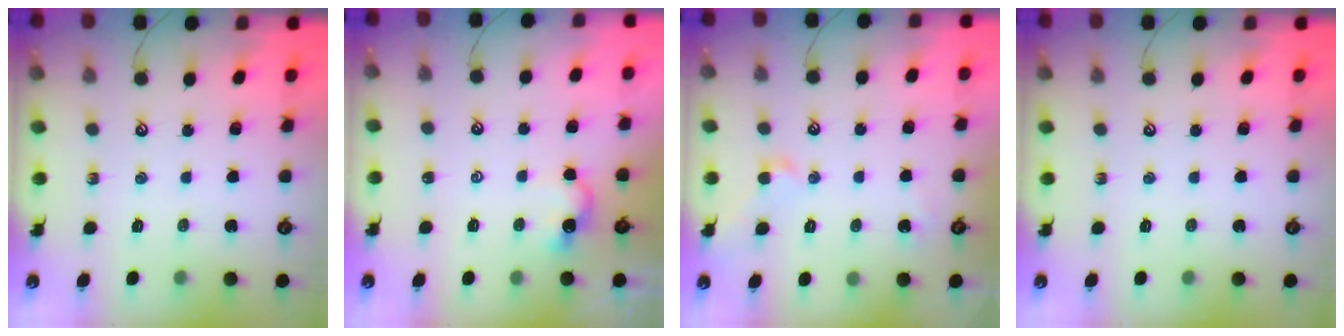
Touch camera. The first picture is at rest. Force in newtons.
{"total": 2.1, "press": 2.1, "slide": 0.5}
{"total": 1.1, "press": 1.0, "slide": 0.4}
{"total": 0.0}